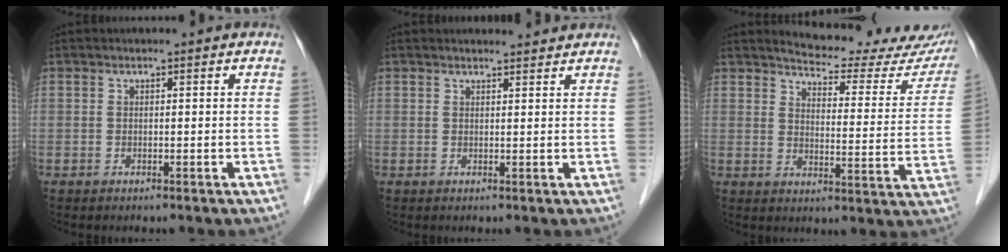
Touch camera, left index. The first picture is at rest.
{"total": 3.3, "force": [3.2, 0.4, 0.4], "torque": [-0.010, 0.004, 0.038]}
{"total": 18.7, "force": [17.7, 3.4, 5.0], "torque": [-0.048, -0.068, 0.196]}